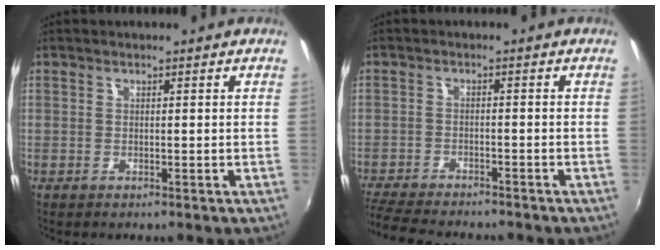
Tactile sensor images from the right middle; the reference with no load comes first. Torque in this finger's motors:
{"motor_torque": [0.67, -0.68, 0.10, 0.03]}